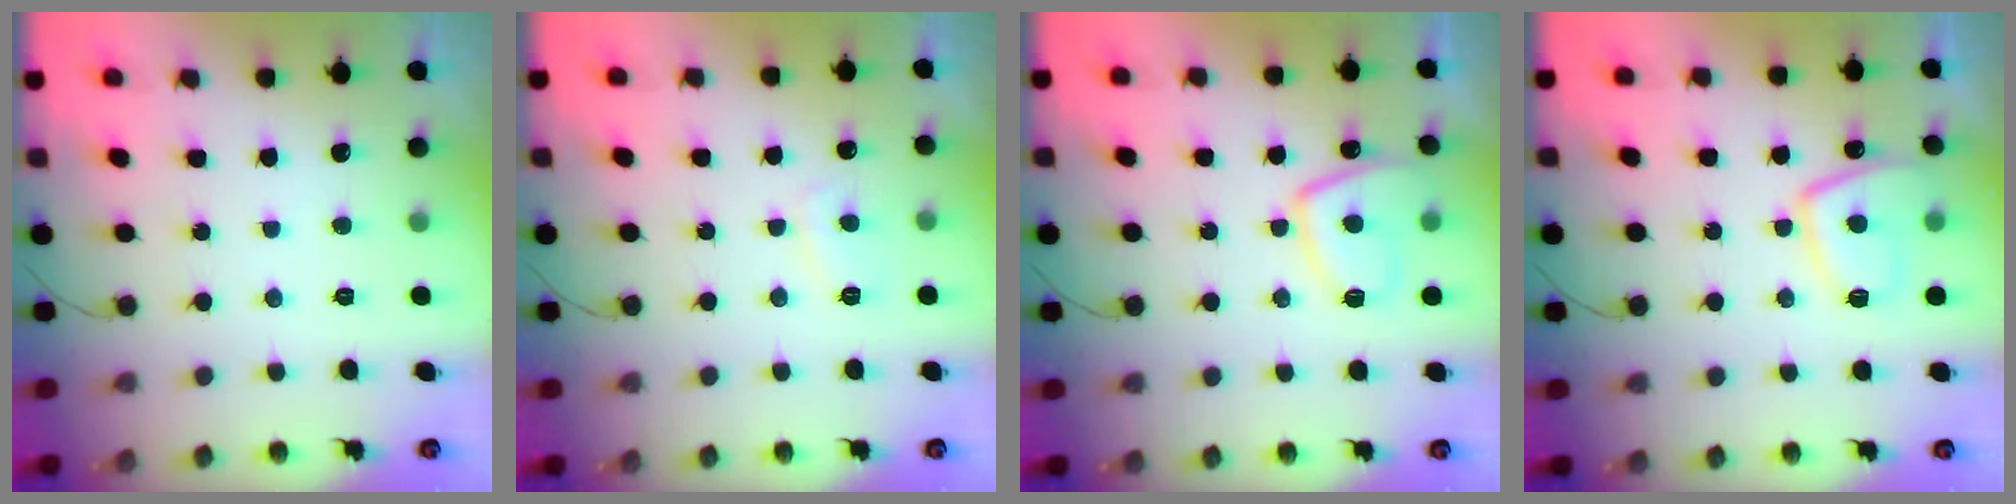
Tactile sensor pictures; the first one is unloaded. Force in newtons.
{"total": 2.9, "press": 2.9, "slide": 0.1}
{"total": 10.4, "press": 10.4, "slide": 1.3}
{"total": 10.4, "press": 10.4, "slide": 1.3}